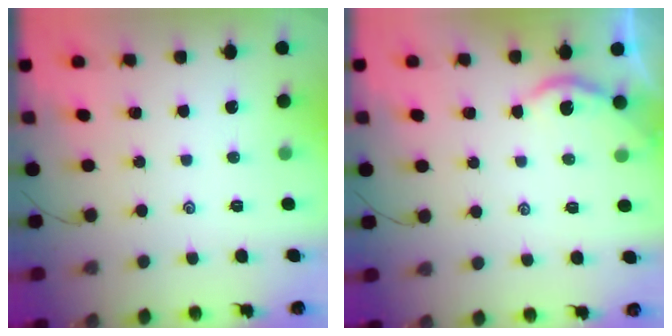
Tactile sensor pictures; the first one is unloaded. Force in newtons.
{"total": 2.7, "press": 2.7, "slide": 0.2}